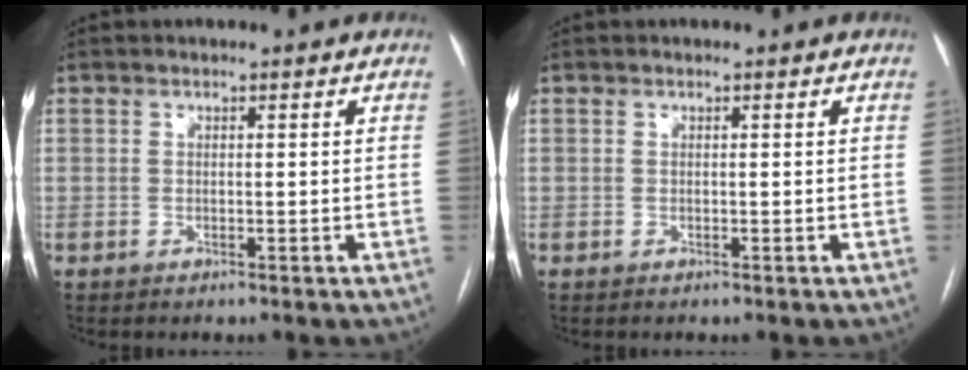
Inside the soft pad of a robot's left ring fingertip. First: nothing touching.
{"total": 0.0}